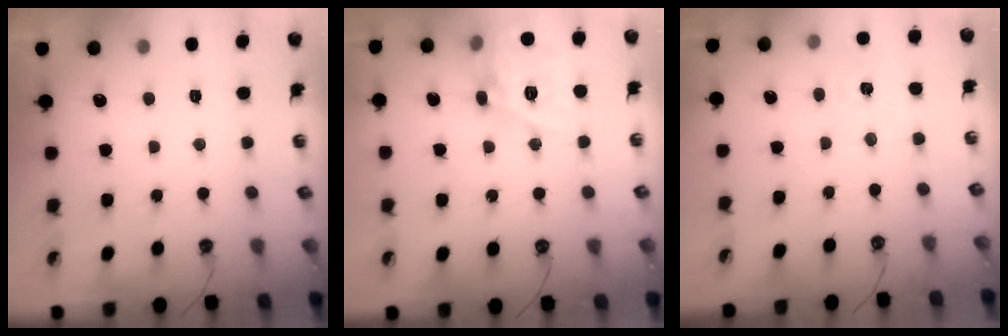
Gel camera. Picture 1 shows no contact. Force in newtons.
{"total": 17.9, "press": 17.8, "slide": 2.3}
{"total": 1.9, "press": 1.8, "slide": 0.3}